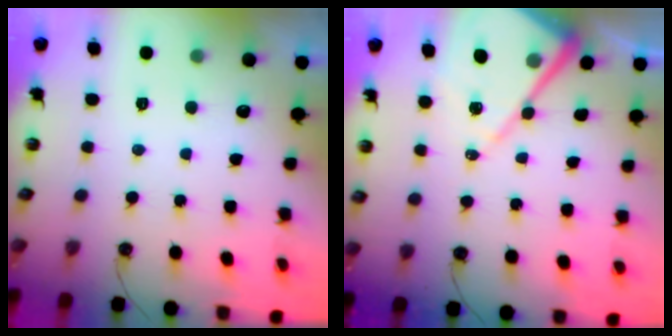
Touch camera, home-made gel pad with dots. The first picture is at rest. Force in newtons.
{"total": 13.6, "press": 13.6, "slide": 1.1}